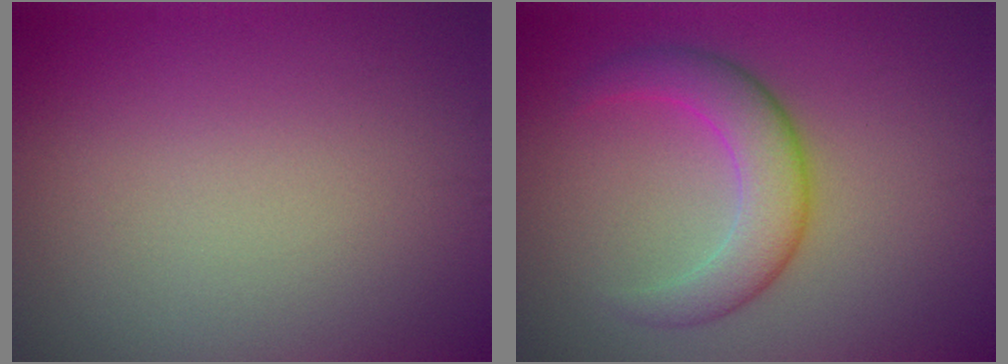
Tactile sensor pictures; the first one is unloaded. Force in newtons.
{"total": 3.8, "press": 3.8, "slide": 0.0}